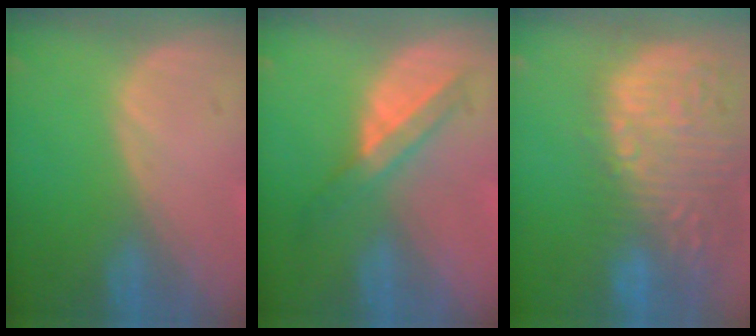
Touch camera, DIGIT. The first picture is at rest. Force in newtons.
{"total": 5.9, "press": 5.1, "slide": 2.8}
{"total": 15.4, "press": 12.6, "slide": 8.8}